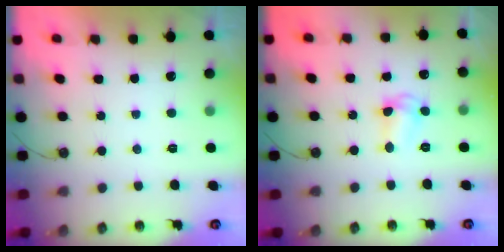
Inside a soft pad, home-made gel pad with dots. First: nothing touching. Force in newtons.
{"total": 5.1, "press": 5.0, "slide": 0.3}